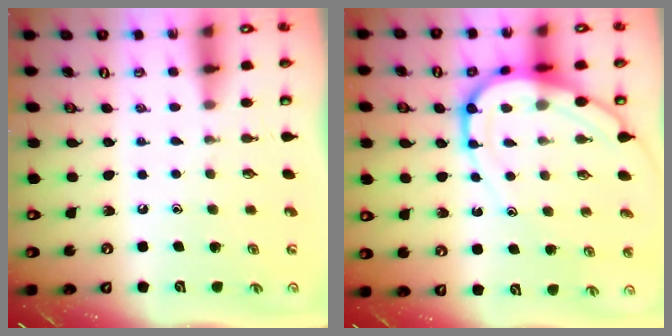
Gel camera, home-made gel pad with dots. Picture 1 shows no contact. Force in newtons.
{"total": 12.5, "press": 12.4, "slide": 1.3}